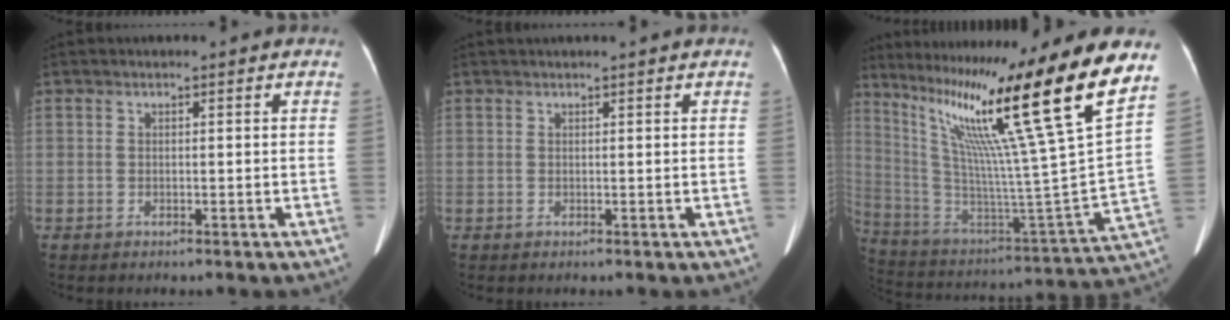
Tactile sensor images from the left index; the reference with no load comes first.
{"total": 3.8, "force": [3.4, -0.2, 1.8], "torque": [-0.019, 0.012, 0.038]}
{"total": 26.6, "force": [17.8, -3.4, 19.6], "torque": [-0.340, -0.075, 0.282]}